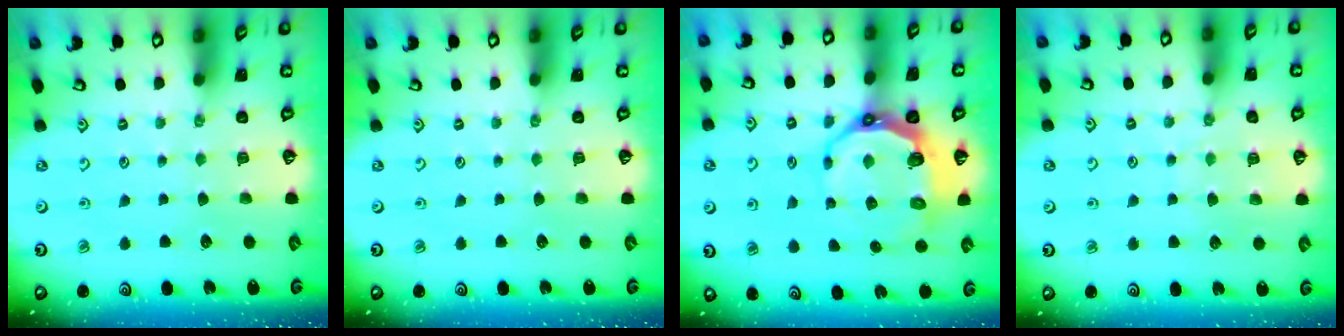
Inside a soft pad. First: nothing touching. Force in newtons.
{"total": 0.0}
{"total": 10.7, "press": 9.7, "slide": 4.5}
{"total": 5.3, "press": 5.3, "slide": 0.7}